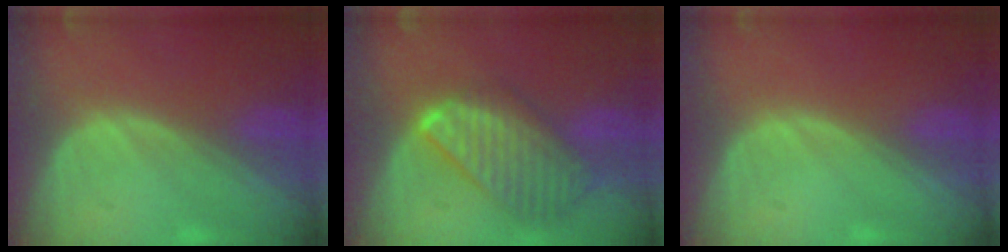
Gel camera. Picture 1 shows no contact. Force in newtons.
{"total": 9.8, "press": 8.4, "slide": 5.0}
{"total": 0.0}